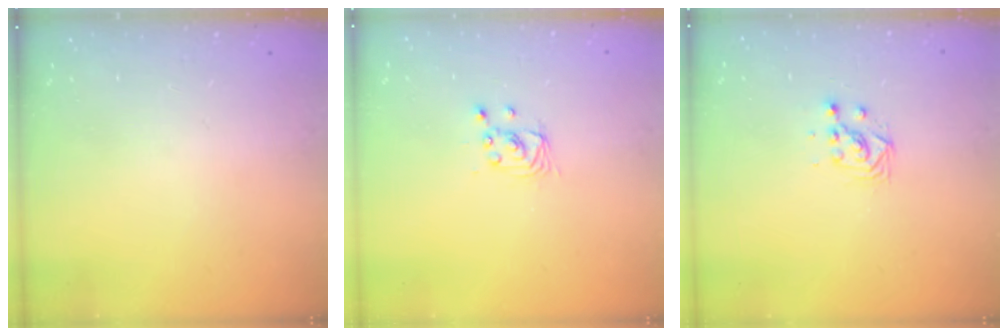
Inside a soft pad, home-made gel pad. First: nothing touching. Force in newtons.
{"total": 2.9, "press": 2.9, "slide": 0.2}
{"total": 3.6, "press": 3.6, "slide": 0.1}